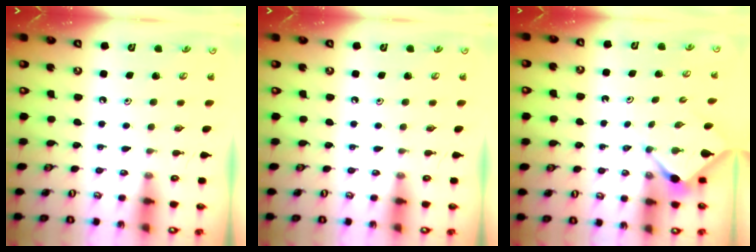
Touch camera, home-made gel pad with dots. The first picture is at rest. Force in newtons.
{"total": 0.0}
{"total": 2.9, "press": 2.9, "slide": 0.4}